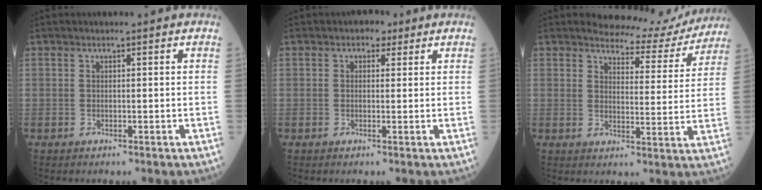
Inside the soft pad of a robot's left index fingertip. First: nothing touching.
{"total": 1.9, "force": [1.0, 1.5, 0.8], "torque": [-0.007, 0.005, 0.006]}
{"total": 10.6, "force": [10.3, 2.4, 0.9], "torque": [0.000, -0.027, 0.112]}